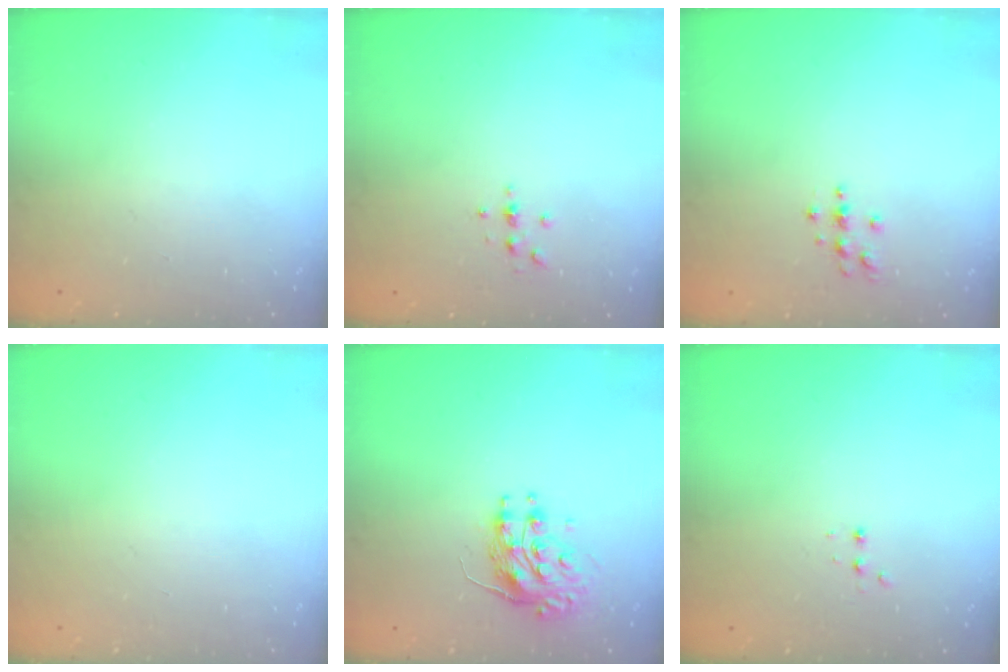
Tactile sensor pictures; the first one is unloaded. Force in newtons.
{"total": 2.3, "press": 2.2, "slide": 0.2}
{"total": 3.7, "press": 3.7, "slide": 0.5}
{"total": 0.0}
{"total": 8.2, "press": 8.2, "slide": 0.3}
{"total": 2.4, "press": 2.2, "slide": 0.9}